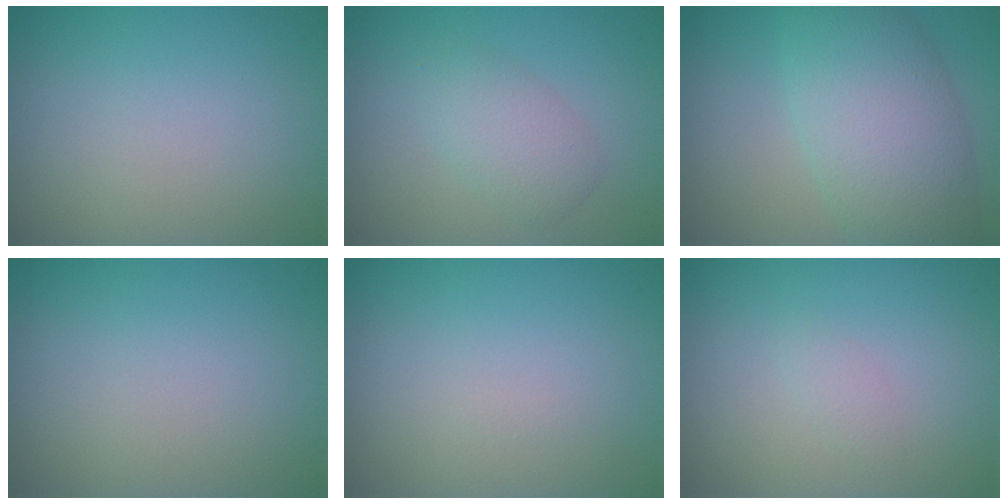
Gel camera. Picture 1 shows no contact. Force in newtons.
{"total": 2.7, "press": 2.7, "slide": 0.1}
{"total": 7.6, "press": 7.6, "slide": 0.1}
{"total": 0.0}
{"total": 0.0}
{"total": 0.7, "press": 0.7, "slide": 0.1}